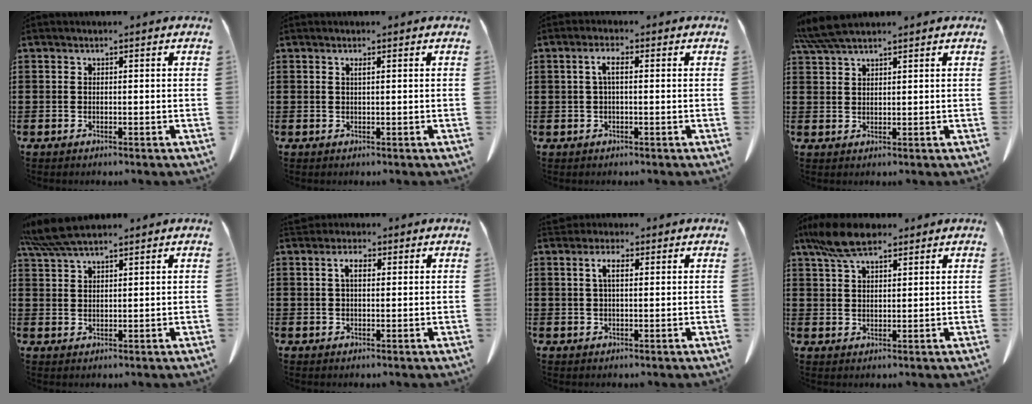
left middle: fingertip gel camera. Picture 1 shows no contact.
{"total": 0.6, "force": [0.3, 0.0, 0.5], "torque": [-0.012, -0.003, 0.009]}
{"total": 2.9, "force": [0.4, 0.8, 2.7], "torque": [-0.055, 0.006, 0.005]}
{"total": 4.5, "force": [3.8, 0.5, 2.4], "torque": [-0.058, -0.005, 0.073]}
{"total": 5.8, "force": [4.8, 0.9, 3.0], "torque": [-0.071, -0.007, 0.093]}
{"total": 2.9, "force": [1.1, 1.3, 2.4], "torque": [-0.052, 0.006, 0.020]}
{"total": 3.3, "force": [1.3, 1.2, 2.8], "torque": [-0.059, 0.005, 0.023]}
{"total": 7.4, "force": [5.4, 2.3, 4.5], "torque": [-0.102, -0.002, 0.104]}